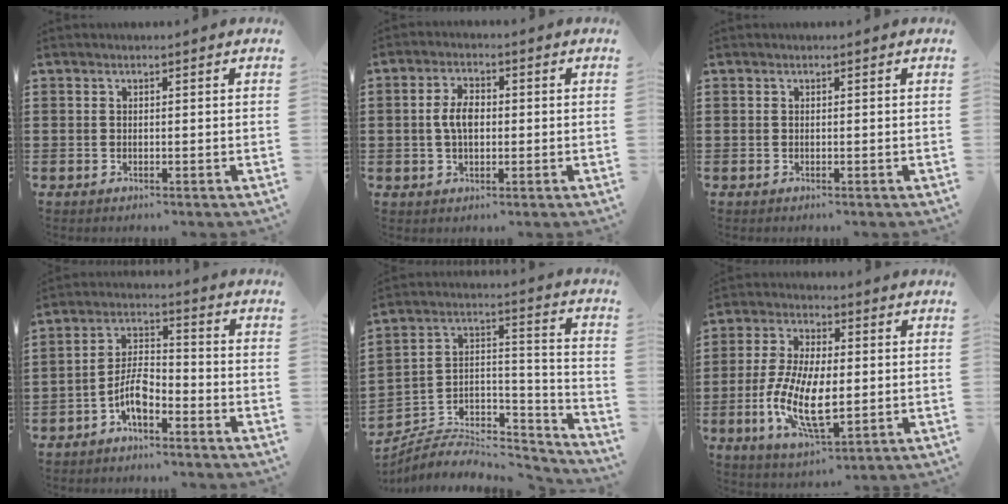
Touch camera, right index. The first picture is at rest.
{"total": 4.7, "force": [0.1, 2.5, 3.9], "torque": [-0.084, 0.007, -0.003]}
{"total": 0.0}
{"total": 6.0, "force": [-3.4, 2.3, 4.4], "torque": [-0.094, 0.008, -0.068]}
{"total": 4.5, "force": [-3.2, 2.9, 1.3], "torque": [-0.033, -0.002, -0.066]}
{"total": 10.9, "force": [-1.6, 4.6, 9.8], "torque": [-0.220, -0.012, -0.034]}